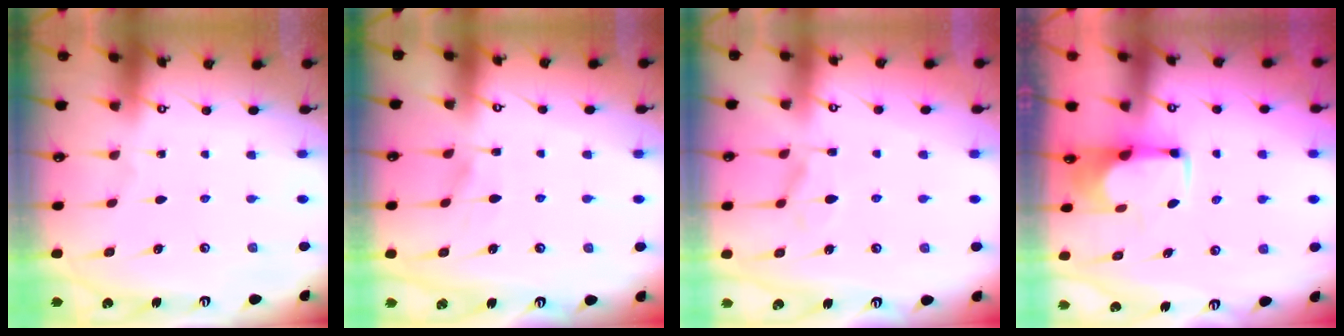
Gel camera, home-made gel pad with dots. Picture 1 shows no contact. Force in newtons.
{"total": 4.9, "press": 4.9, "slide": 0.5}
{"total": 1.4, "press": 0.3, "slide": 1.3}
{"total": 1.8, "press": 1.6, "slide": 0.8}